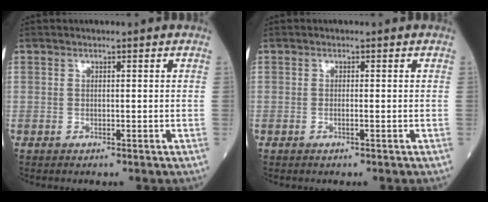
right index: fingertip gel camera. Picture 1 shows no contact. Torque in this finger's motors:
{"motor_torque": [-0.06, -0.07, -0.04, 0.00]}